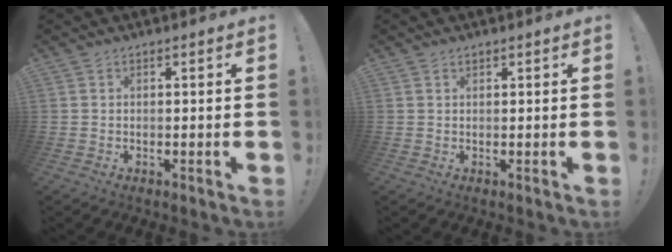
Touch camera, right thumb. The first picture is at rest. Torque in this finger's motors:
{"motor_torque": [-0.06, 0.21, 0.19, 0.05, 0.00]}